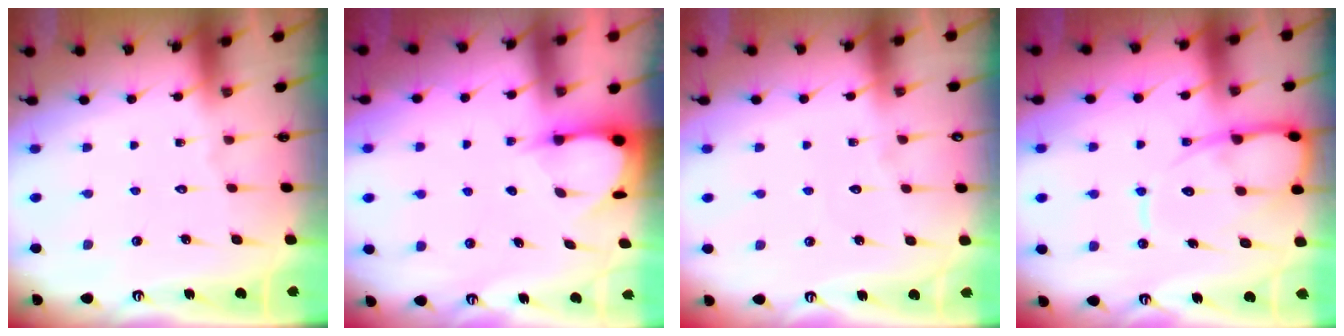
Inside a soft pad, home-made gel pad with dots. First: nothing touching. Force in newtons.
{"total": 3.6, "press": 3.6, "slide": 0.3}
{"total": 2.0, "press": 2.0, "slide": 0.2}
{"total": 11.4, "press": 11.3, "slide": 1.1}